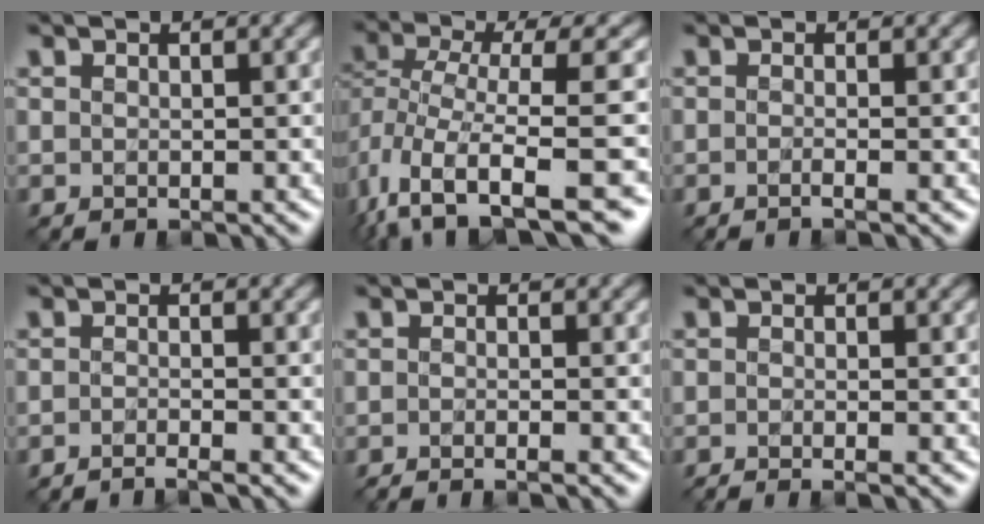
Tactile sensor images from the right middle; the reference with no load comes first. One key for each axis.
{"total": 8.8, "fx": -3.6, "fy": 3.9, "fz": 7.0, "tx": -0.137, "ty": -0.013, "tz": -0.057}
{"total": 1.4, "fx": -0.5, "fy": 0.5, "fz": 1.2, "tx": -0.011, "ty": -0.011, "tz": -0.018}
{"total": 2.1, "fx": -1.5, "fy": 0.4, "fz": 1.4, "tx": -0.008, "ty": -0.005, "tz": -0.038}
{"total": 2.3, "fx": -1.5, "fy": 0.5, "fz": 1.7, "tx": -0.011, "ty": -0.007, "tz": -0.032}
{"total": 2.4, "fx": -1.3, "fy": 0.7, "fz": 1.9, "tx": -0.010, "ty": -0.007, "tz": -0.029}